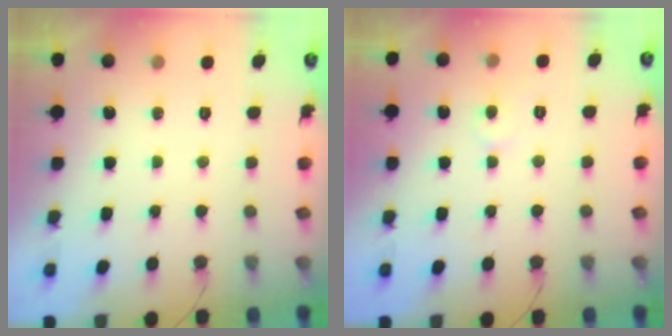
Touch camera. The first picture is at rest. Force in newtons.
{"total": 2.9, "press": 2.9, "slide": 0.2}